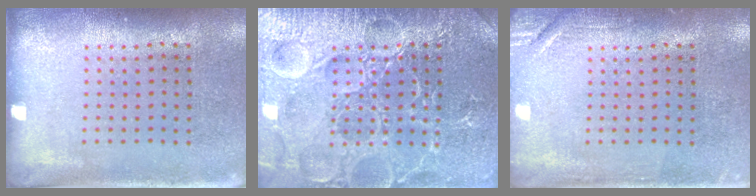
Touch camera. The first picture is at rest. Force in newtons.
{"total": 7.4, "press": 7.3, "slide": 0.9}
{"total": 1.7, "press": 1.7, "slide": 0.2}